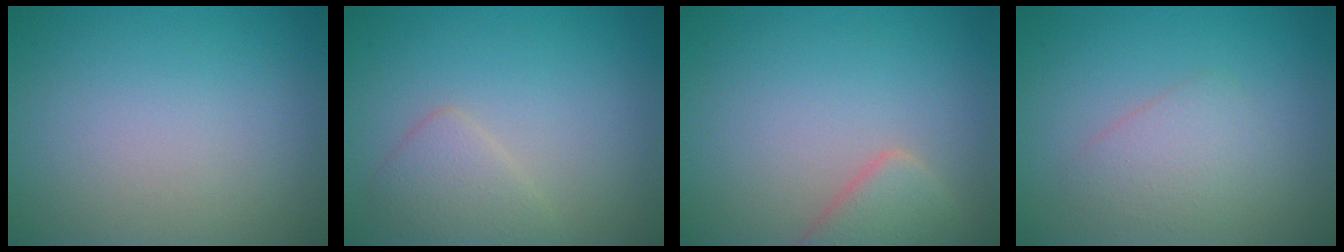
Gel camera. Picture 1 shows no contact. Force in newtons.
{"total": 2.2, "press": 2.2, "slide": 0.1}
{"total": 2.8, "press": 2.8, "slide": 0.4}
{"total": 2.3, "press": 2.3, "slide": 0.1}